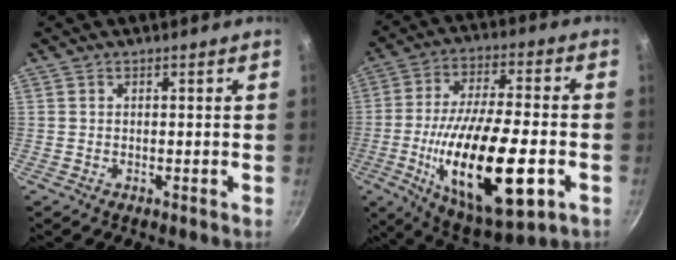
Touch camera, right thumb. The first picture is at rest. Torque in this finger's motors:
{"motor_torque": [1.55, 3.46, 2.46, -0.31, 0.69]}